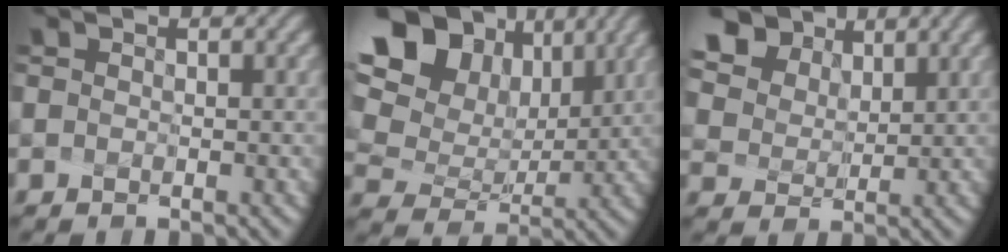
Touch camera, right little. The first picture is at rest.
{"total": 14.3, "force": [6.5, 10.0, 8.0], "torque": [-0.183, 0.049, 0.122]}
{"total": 9.8, "force": [6.4, 6.4, 3.8], "torque": [-0.121, 0.025, 0.124]}